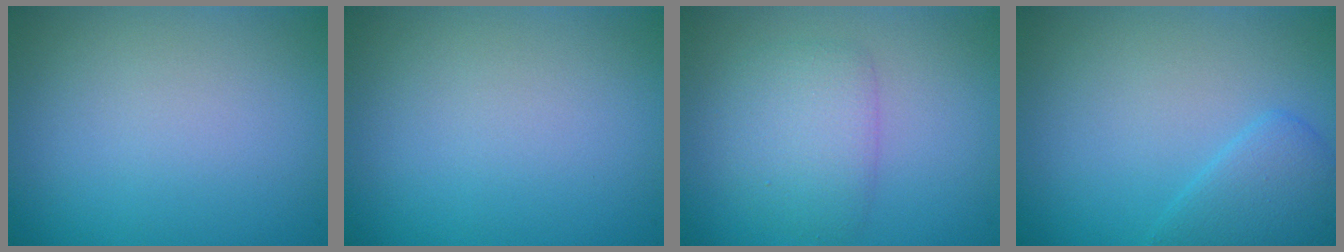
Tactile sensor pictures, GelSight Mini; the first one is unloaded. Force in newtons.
{"total": 0.0}
{"total": 2.9, "press": 2.9, "slide": 0.1}
{"total": 2.8, "press": 2.8, "slide": 0.1}